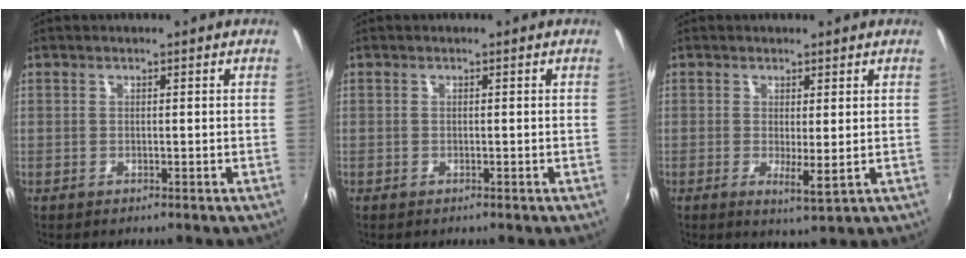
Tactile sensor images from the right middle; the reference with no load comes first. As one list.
[{"total": 0.0}, {"total": 2.9, "force": [0.0, 0.4, 2.9], "torque": [-0.051, -0.010, 0.002]}]